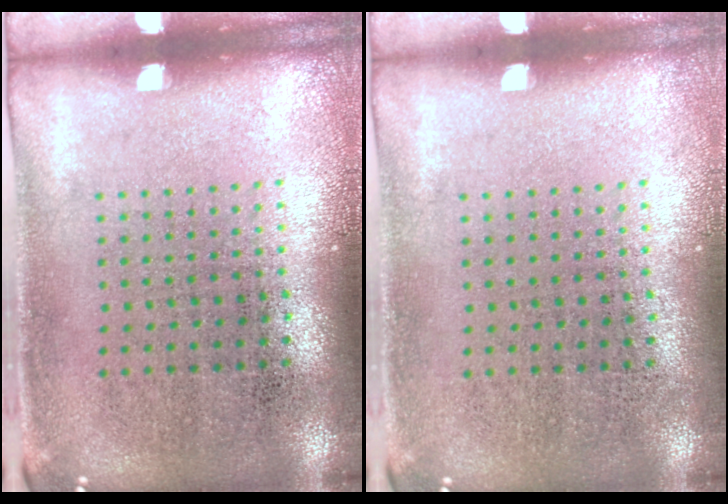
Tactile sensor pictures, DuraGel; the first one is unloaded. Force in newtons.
{"total": 0.0}